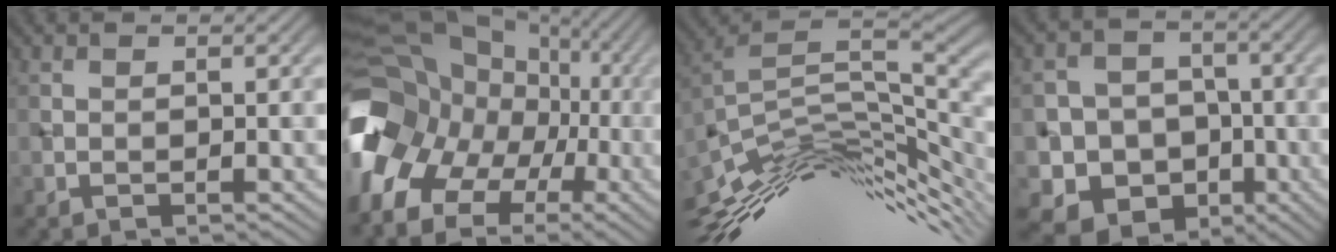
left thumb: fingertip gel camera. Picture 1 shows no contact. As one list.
[{"total": 16.0, "force": [-3.8, 13.3, 7.9], "torque": [-0.199, -0.002, -0.086]}, {"total": 14.7, "force": [-6.7, 4.0, 12.5], "torque": [-0.251, 0.012, -0.129]}, {"total": 11.1, "force": [-3.8, 9.9, 3.2], "torque": [-0.086, -0.016, -0.096]}]